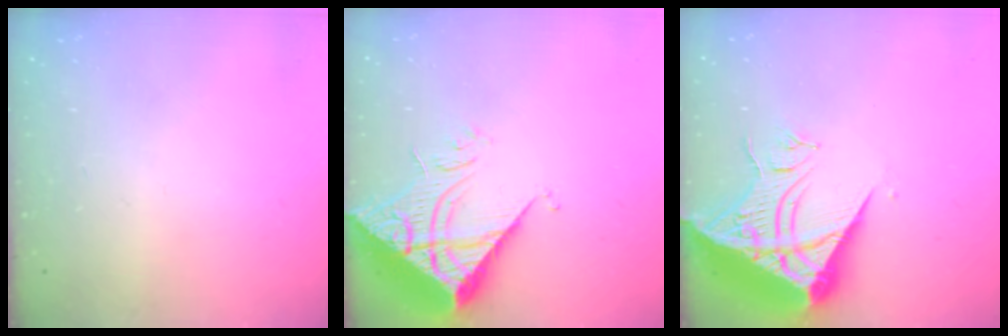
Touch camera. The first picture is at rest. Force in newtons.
{"total": 10.7, "press": 10.6, "slide": 1.0}
{"total": 14.7, "press": 14.6, "slide": 1.5}